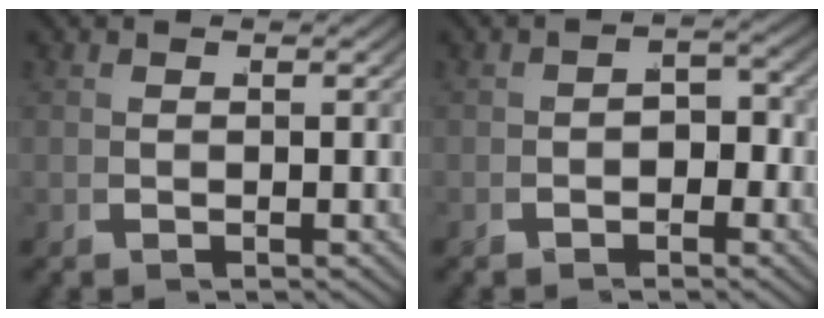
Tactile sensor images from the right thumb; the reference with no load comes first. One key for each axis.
{"total": 2.0, "fx": -1.3, "fy": 1.3, "fz": 1.0, "tx": -0.002, "ty": -0.007, "tz": -0.028}